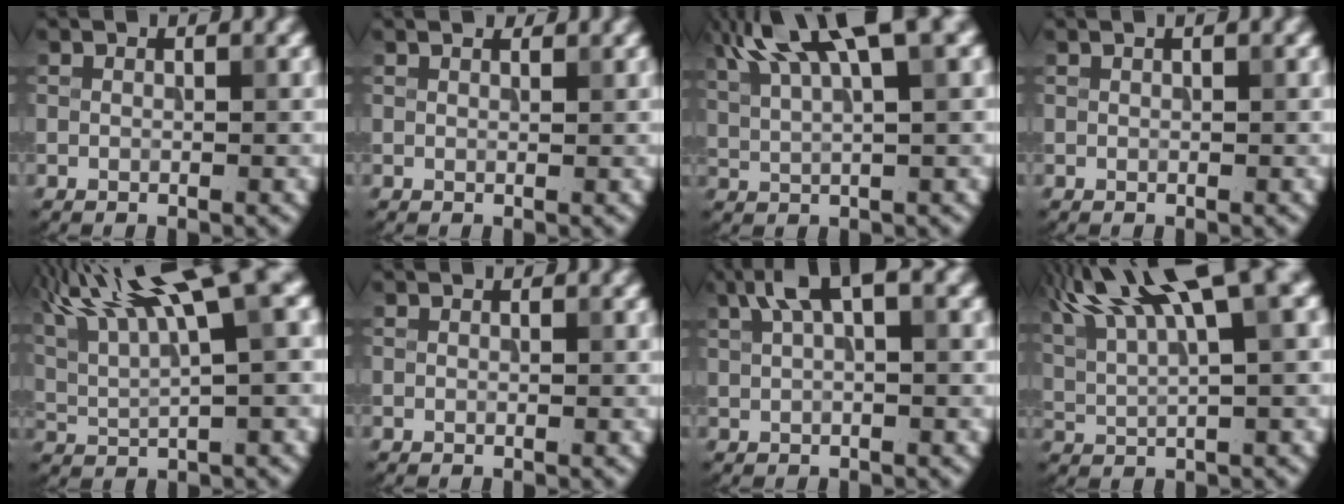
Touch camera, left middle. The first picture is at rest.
{"total": 1.2, "force": [1.1, 0.2, 0.4], "torque": [-0.013, 0.000, 0.010]}
{"total": 10.2, "force": [5.5, 2.8, 8.1], "torque": [-0.145, 0.024, 0.094]}
{"total": 0.6, "force": [0.3, 0.1, 0.4], "torque": [-0.005, 0.003, 0.004]}
{"total": 12.5, "force": [6.7, 3.1, 10.0], "torque": [-0.163, 0.025, 0.115]}
{"total": 0.0}
{"total": 4.5, "force": [2.1, 1.3, 3.7], "torque": [-0.071, 0.014, 0.036]}
{"total": 13.9, "force": [7.3, 4.0, 11.1], "torque": [-0.185, 0.030, 0.120]}